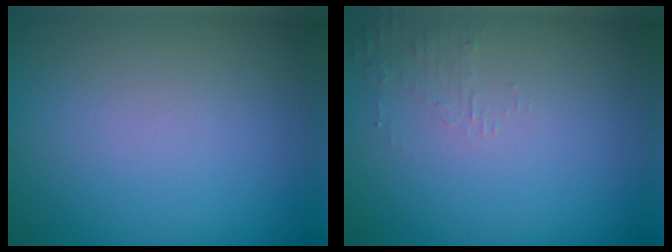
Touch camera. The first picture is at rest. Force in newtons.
{"total": 1.3, "press": 1.2, "slide": 0.3}